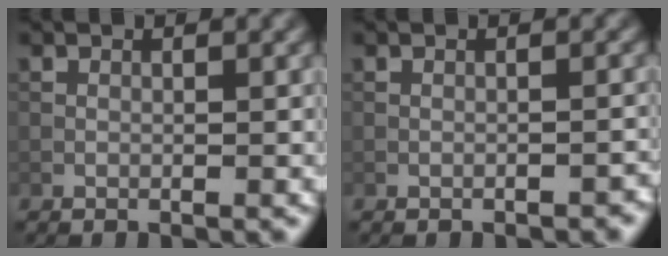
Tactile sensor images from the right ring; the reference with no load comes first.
{"total": 0.9, "force": [-0.8, 0.2, 0.3], "torque": [-0.006, 0.003, -0.009]}